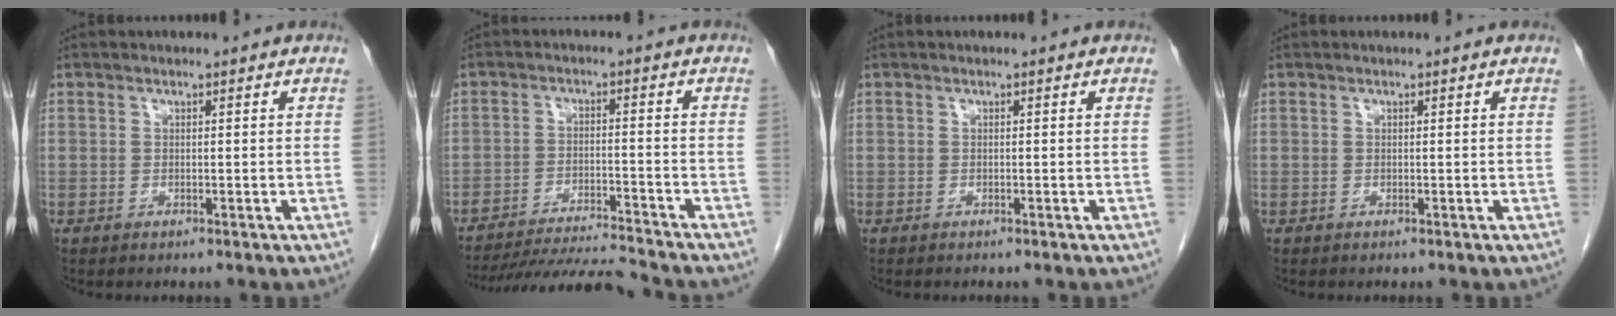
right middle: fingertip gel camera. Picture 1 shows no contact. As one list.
[{"total": 11.5, "force": [-11.1, -0.9, 2.7], "torque": [-0.040, -0.015, -0.182]}, {"total": 0.9, "force": [-0.8, 0.1, 0.4], "torque": [-0.008, -0.002, -0.011]}, {"total": 0.0}]